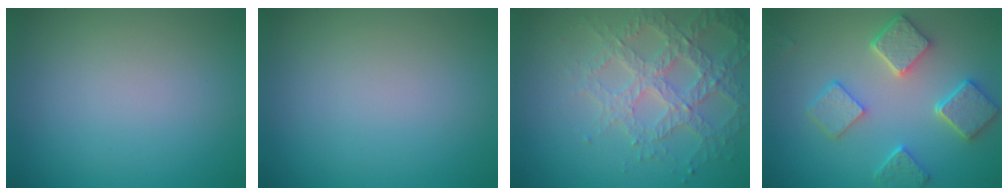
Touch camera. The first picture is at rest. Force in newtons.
{"total": 0.0}
{"total": 5.1, "press": 4.4, "slide": 2.5}
{"total": 5.5, "press": 4.4, "slide": 3.2}